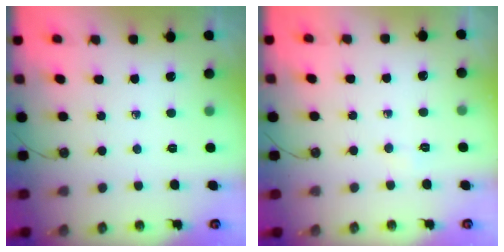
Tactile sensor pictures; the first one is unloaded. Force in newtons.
{"total": 2.8, "press": 2.7, "slide": 0.4}